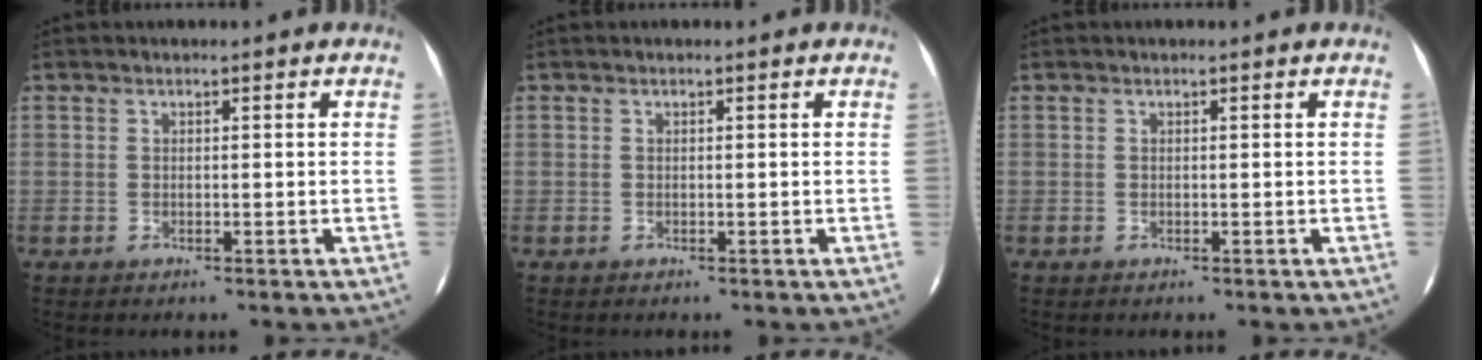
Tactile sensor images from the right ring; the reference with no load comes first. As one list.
[{"total": 0.0}, {"total": 0.0}]